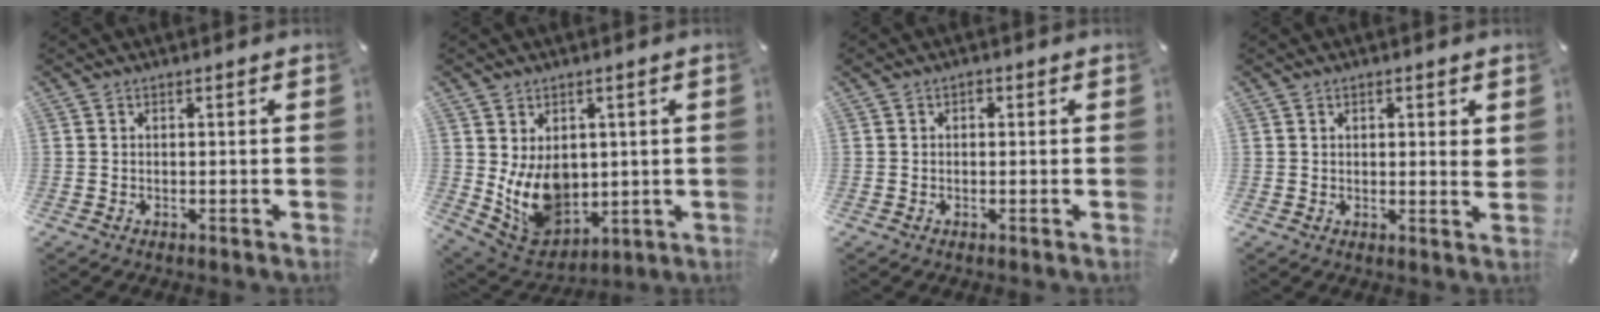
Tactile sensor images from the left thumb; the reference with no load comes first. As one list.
[{"total": 11.1, "force": [1.5, 9.1, 6.1], "torque": [-0.119, -0.023, 0.037]}, {"total": 1.4, "force": [0.0, 1.2, 0.8], "torque": [-0.017, 0.008, -0.001]}, {"total": 2.2, "force": [1.0, 1.1, 1.6], "torque": [-0.024, -0.001, 0.016]}]